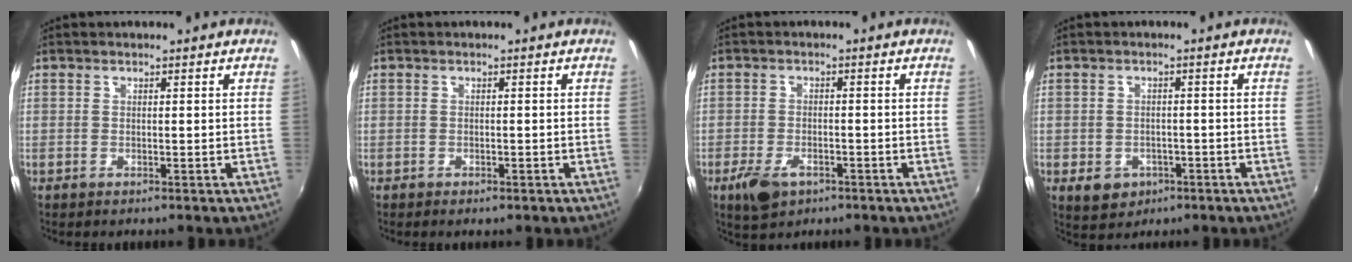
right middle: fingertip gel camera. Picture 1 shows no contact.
{"total": 1.4, "force": [-1.0, 0.6, 0.7], "torque": [-0.015, -0.004, -0.013]}
{"total": 6.0, "force": [-3.5, 3.2, 3.7], "torque": [-0.093, -0.015, -0.061]}
{"total": 5.6, "force": [-2.6, 4.4, 2.5], "torque": [-0.060, -0.004, -0.028]}